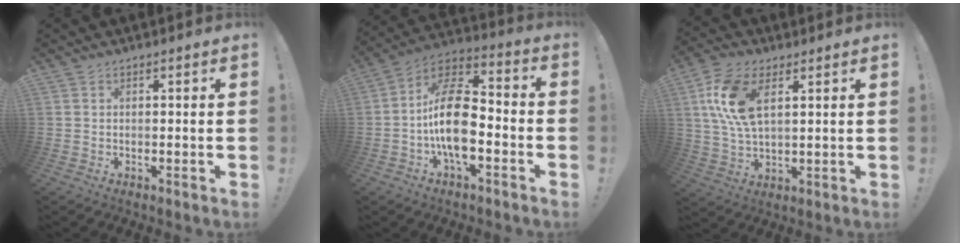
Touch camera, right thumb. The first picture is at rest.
{"total": 17.1, "force": [-3.8, 8.7, 14.2], "torque": [-0.271, 0.025, -0.063]}
{"total": 13.0, "force": [4.5, 6.9, 10.1], "torque": [-0.219, -0.008, 0.083]}